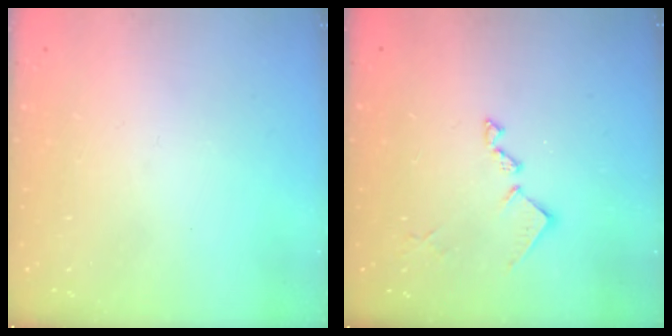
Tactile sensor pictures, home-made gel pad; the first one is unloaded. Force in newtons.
{"total": 10.6, "press": 10.5, "slide": 0.5}